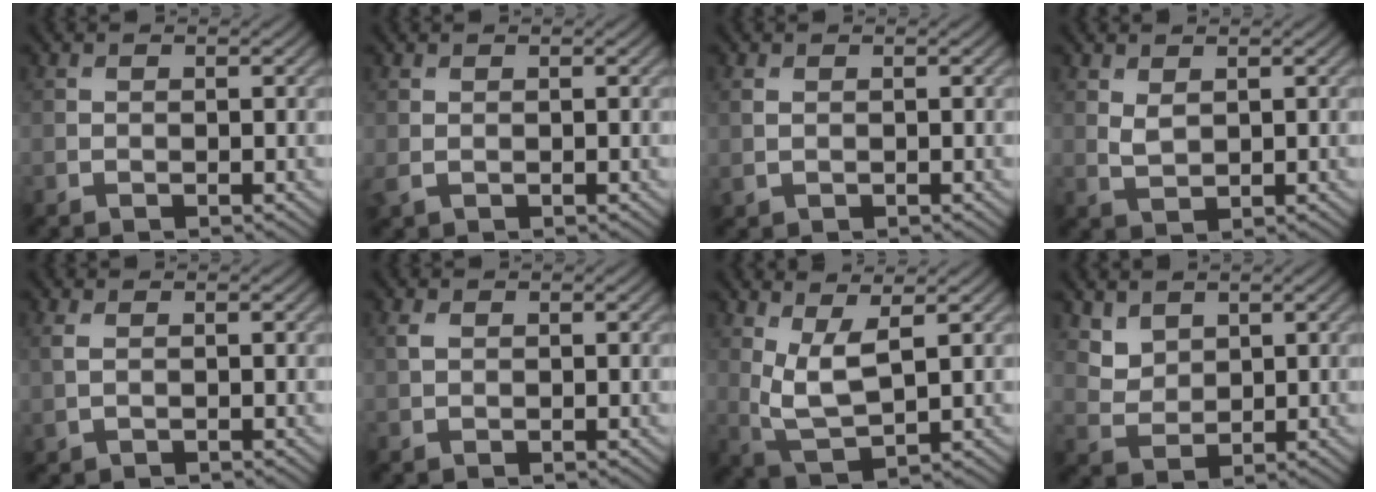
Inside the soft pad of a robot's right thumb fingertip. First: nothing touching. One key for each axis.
{"total": 1.1, "fx": 0.0, "fy": 0.6, "fz": 0.8, "tx": -0.027, "ty": -0.003, "tz": 0.003}
{"total": 1.2, "fx": 0.2, "fy": 0.7, "fz": 0.9, "tx": -0.028, "ty": -0.001, "tz": 0.007}
{"total": 1.8, "fx": 1.0, "fy": 0.9, "fz": 1.2, "tx": -0.033, "ty": -0.005, "tz": 0.025}
{"total": 1.5, "fx": 0.4, "fy": 0.8, "fz": 1.3, "tx": -0.040, "ty": 0.002, "tz": 0.008}
{"total": 1.1, "fx": 0.4, "fy": 0.7, "fz": 0.7, "tx": -0.021, "ty": 0.002, "tz": 0.008}
{"total": 5.6, "fx": 1.9, "fy": 1.9, "fz": 4.9, "tx": -0.114, "ty": -0.006, "tz": 0.045}
{"total": 3.5, "fx": 2.4, "fy": 2.2, "fz": 1.2, "tx": -0.039, "ty": -0.015, "tz": 0.058}